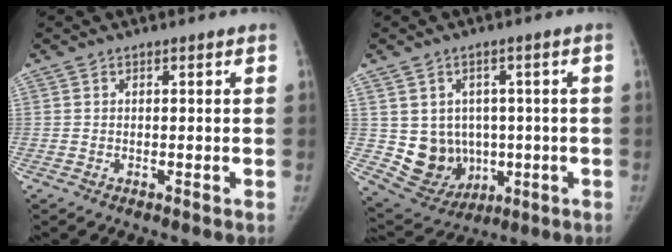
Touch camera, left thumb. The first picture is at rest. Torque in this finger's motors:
{"motor_torque": [0.44, 0.45, 0.28, -0.41, 0.02]}